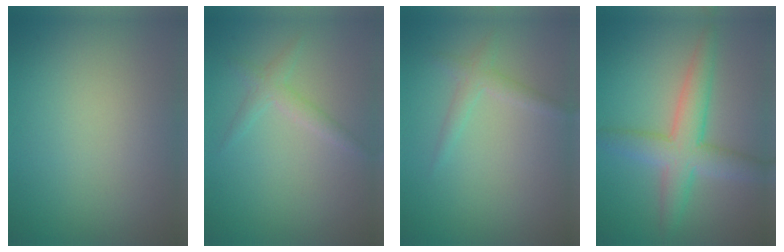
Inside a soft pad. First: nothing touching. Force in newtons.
{"total": 1.6, "press": 1.6, "slide": 0.1}
{"total": 1.5, "press": 1.5, "slide": 0.0}
{"total": 5.1, "press": 5.1, "slide": 0.2}